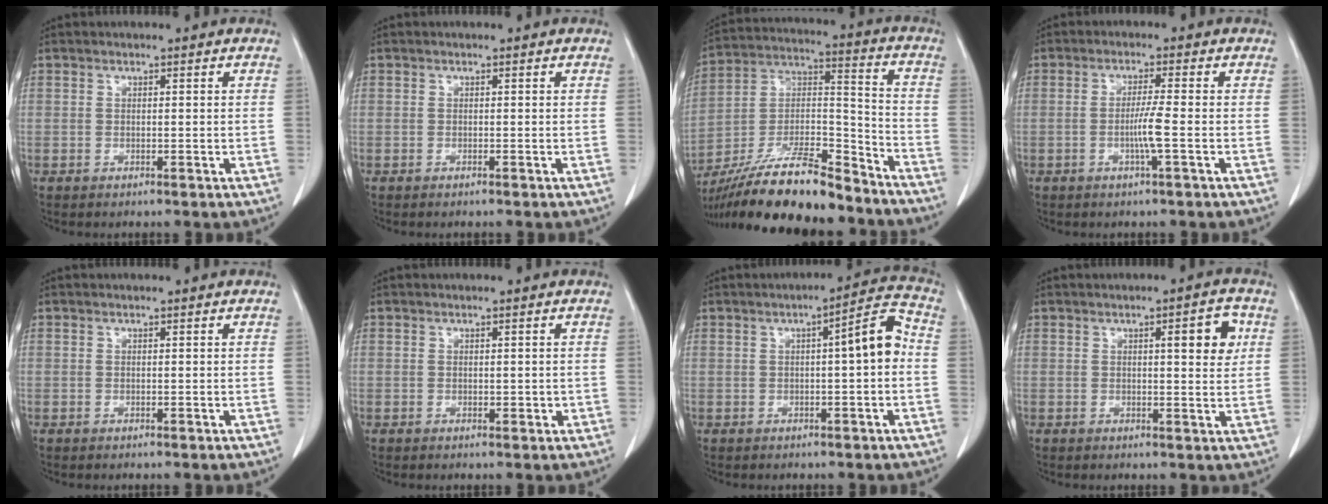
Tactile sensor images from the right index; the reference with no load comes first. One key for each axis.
{"total": 0.0}
{"total": 22.2, "fx": -18.6, "fy": 3.8, "fz": 11.5, "tx": -0.217, "ty": 0.002, "tz": -0.323}
{"total": 3.7, "fx": -1.0, "fy": -0.6, "fz": 3.5, "tx": -0.066, "ty": -0.005, "tz": -0.020}
{"total": 0.0}
{"total": 1.2, "fx": -0.1, "fy": 0.8, "fz": 0.9, "tx": -0.009, "ty": 0.001, "tz": 0.002}
{"total": 6.4, "fx": 0.0, "fy": 0.8, "fz": 6.4, "tx": -0.085, "ty": 0.021, "tz": -0.004}
{"total": 5.2, "fx": 1.6, "fy": 1.1, "fz": 4.8, "tx": -0.065, "ty": 0.003, "tz": 0.020}